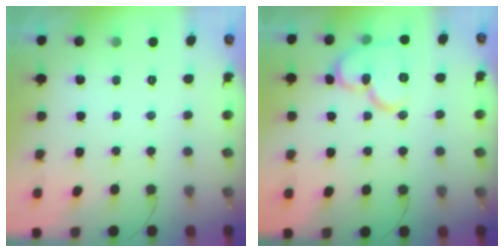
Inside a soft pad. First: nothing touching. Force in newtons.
{"total": 12.8, "press": 12.8, "slide": 0.6}